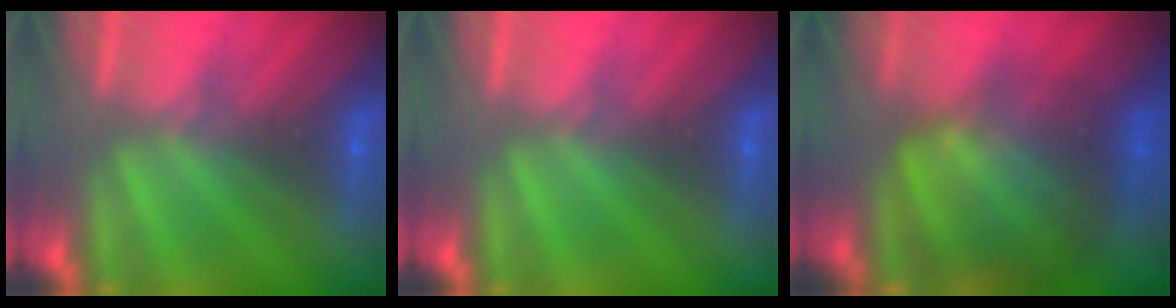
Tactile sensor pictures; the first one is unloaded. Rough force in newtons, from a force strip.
{"total": 0.0}
{"total": 7.6}